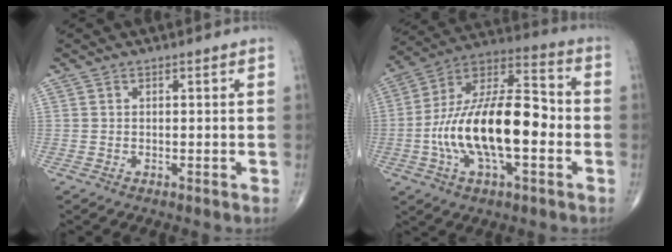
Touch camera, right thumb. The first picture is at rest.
{"total": 22.1, "force": [-3.5, 9.8, 19.5], "torque": [-0.343, 0.039, -0.064]}